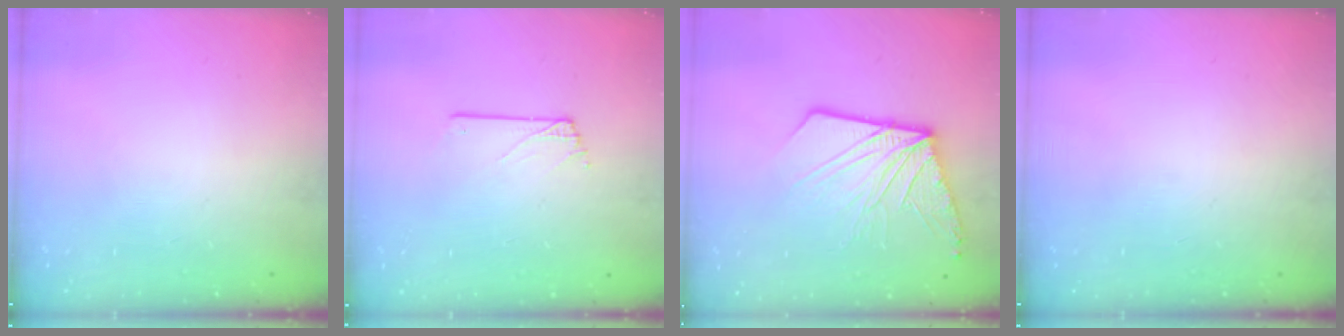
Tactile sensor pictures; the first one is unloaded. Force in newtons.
{"total": 0.6, "press": 0.6, "slide": 0.1}
{"total": 14.4, "press": 14.4, "slide": 1.5}
{"total": 0.0}